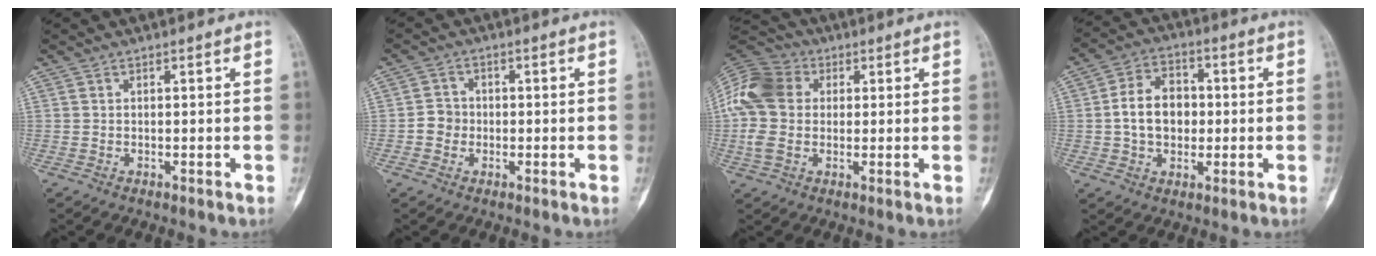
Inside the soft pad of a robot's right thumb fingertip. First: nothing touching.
{"total": 3.3, "force": [-0.7, 3.1, 1.0], "torque": [-0.003, 0.010, -0.020]}
{"total": 15.2, "force": [2.2, 11.4, 9.8], "torque": [-0.214, 0.026, 0.034]}
{"total": 10.0, "force": [-0.2, 7.4, 6.8], "torque": [-0.091, 0.017, -0.009]}